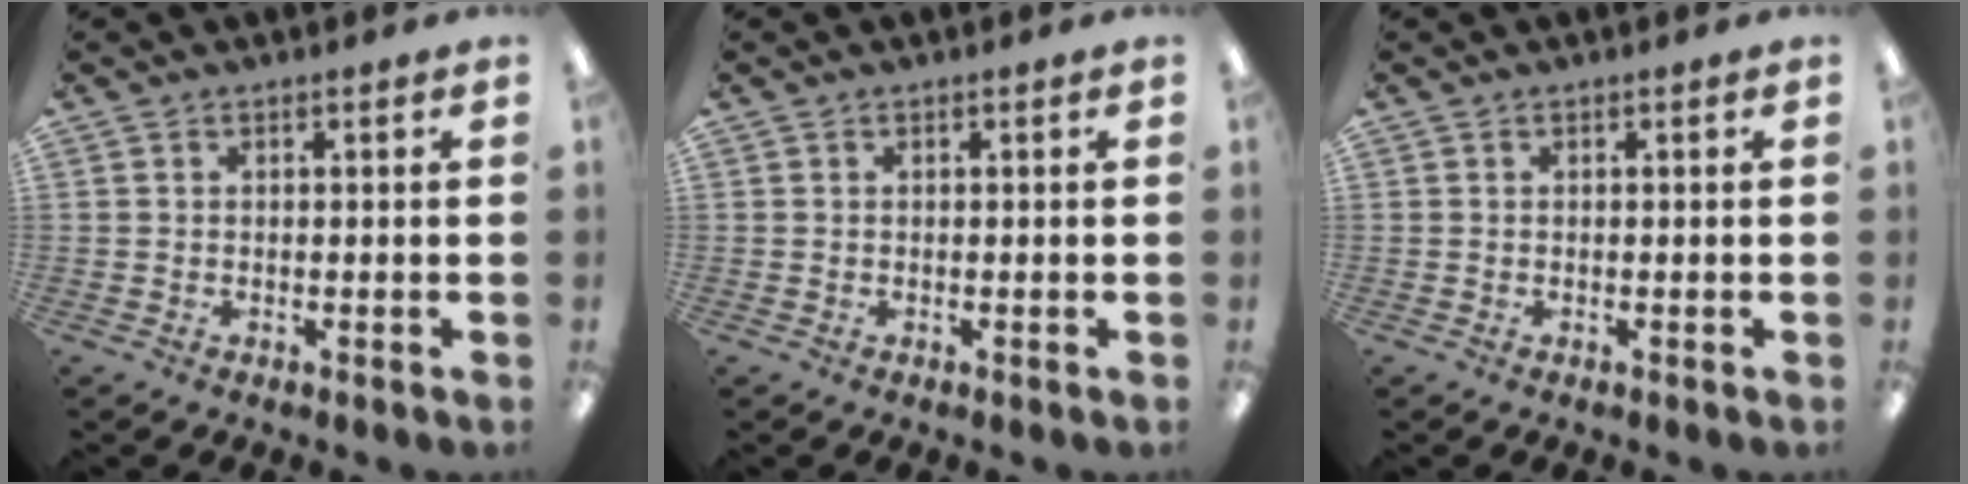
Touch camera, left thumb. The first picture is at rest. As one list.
[{"total": 0.0}, {"total": 0.0}]